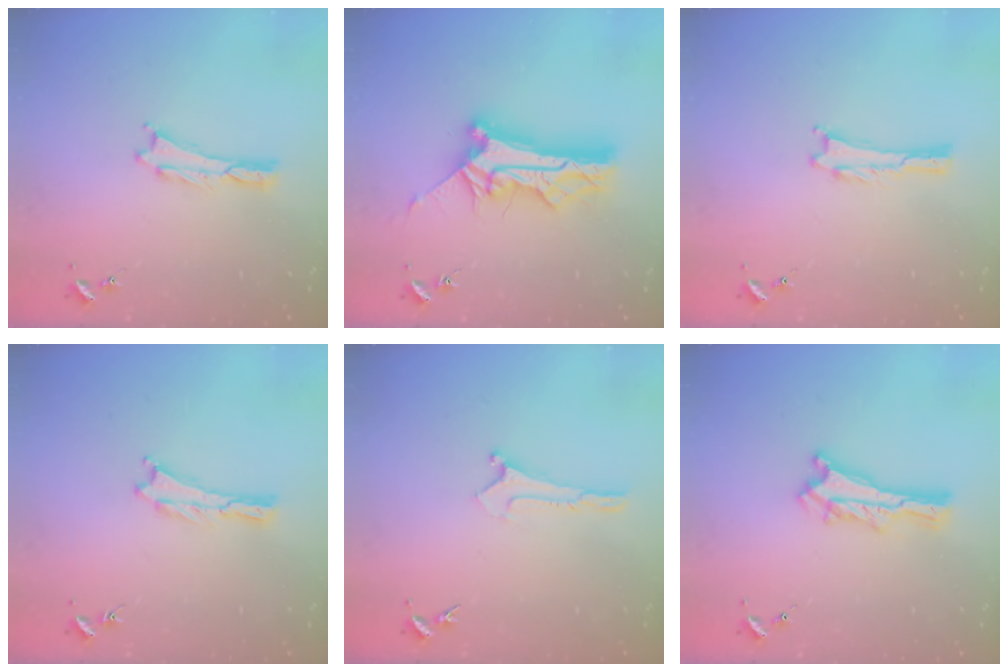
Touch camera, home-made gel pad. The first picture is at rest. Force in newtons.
{"total": 10.4, "press": 10.3, "slide": 1.1}
{"total": 0.0}
{"total": 0.0}
{"total": 0.0}
{"total": 1.4, "press": 1.4, "slide": 0.2}